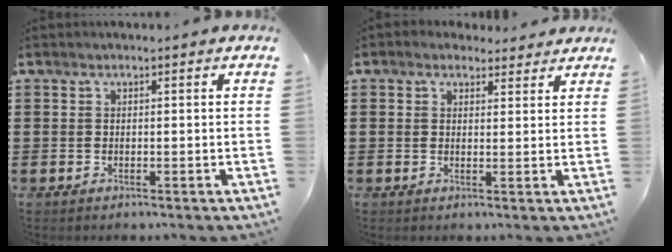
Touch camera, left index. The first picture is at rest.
{"total": 2.2, "force": [1.9, 1.1, 0.3], "torque": [-0.005, 0.000, 0.032]}